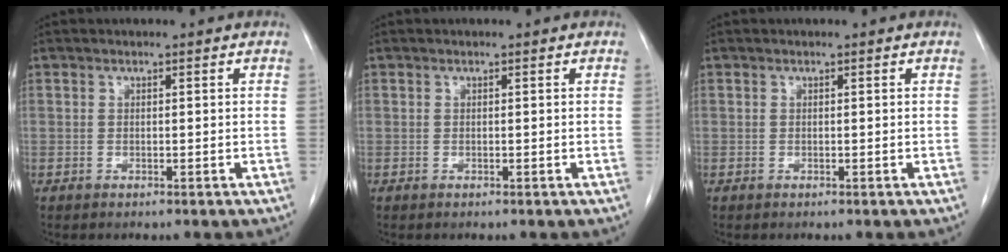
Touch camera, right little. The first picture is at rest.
{"total": 0.0}
{"total": 0.0}